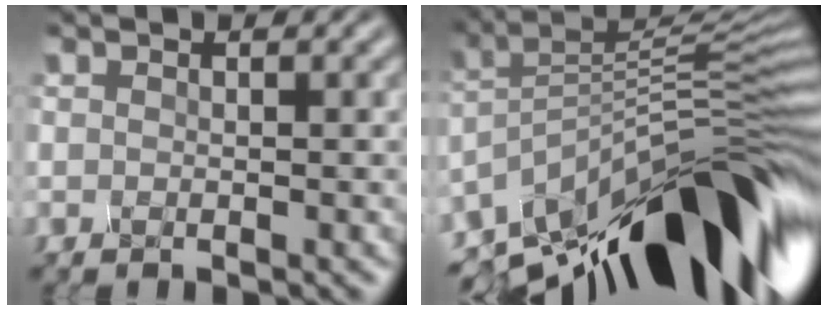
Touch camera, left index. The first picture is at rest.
{"total": 10.9, "force": [-6.2, 2.9, 8.4], "torque": [-0.152, 0.032, -0.101]}